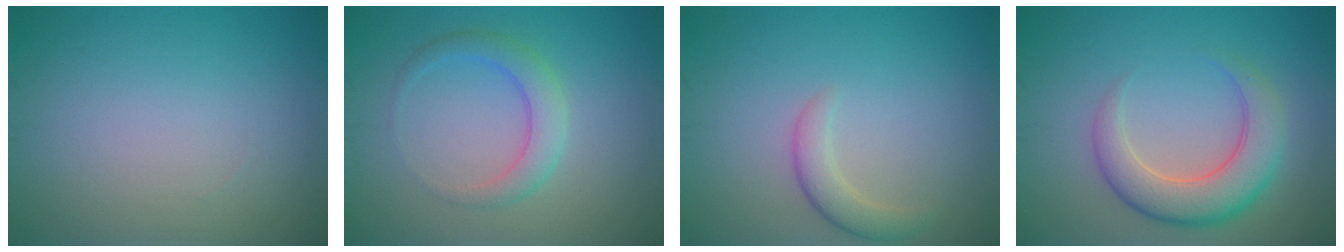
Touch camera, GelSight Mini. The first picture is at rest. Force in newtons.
{"total": 2.8, "press": 2.8, "slide": 0.1}
{"total": 2.2, "press": 2.2, "slide": 0.2}
{"total": 5.5, "press": 5.5, "slide": 0.4}